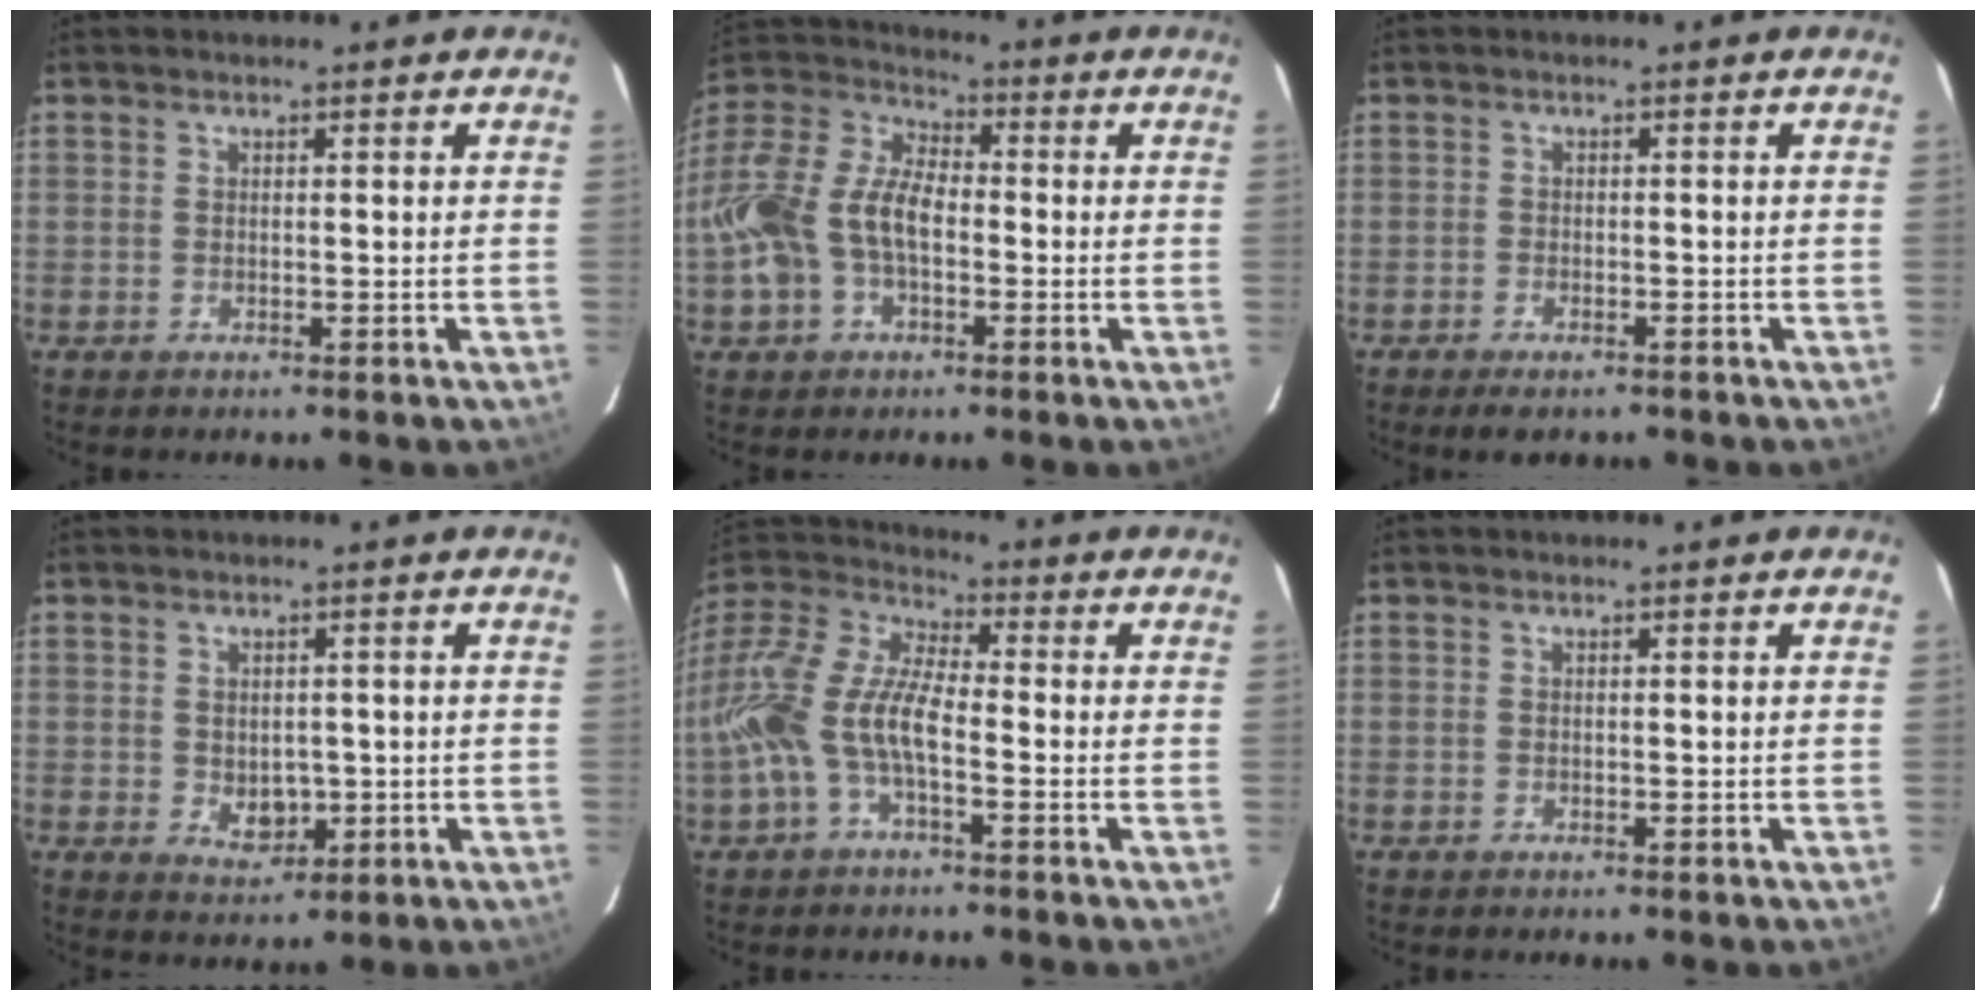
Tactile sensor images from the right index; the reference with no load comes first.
{"total": 15.5, "force": [-3.3, 9.8, 11.6], "torque": [-0.254, 0.016, -0.064]}
{"total": 4.0, "force": [-3.2, 1.5, 1.9], "torque": [-0.045, -0.011, -0.052]}
{"total": 4.3, "force": [-0.4, 3.4, 2.6], "torque": [-0.043, -0.005, 0.003]}
{"total": 14.8, "force": [-4.0, 6.3, 12.8], "torque": [-0.273, 0.007, -0.086]}
{"total": 0.0}